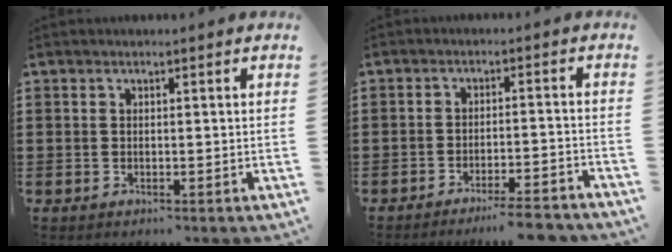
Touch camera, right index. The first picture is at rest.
{"total": 4.5, "force": [-4.2, -0.1, 1.8], "torque": [-0.029, -0.006, -0.079]}